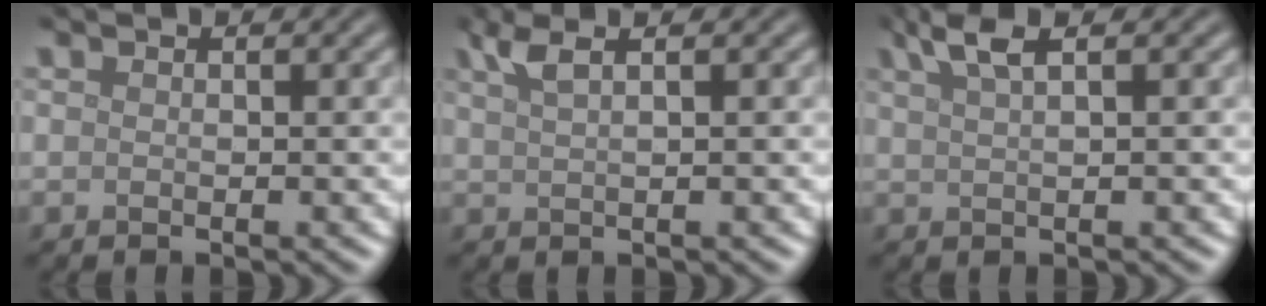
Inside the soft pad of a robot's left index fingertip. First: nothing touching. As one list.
[{"total": 2.6, "force": [1.6, 0.7, 1.9], "torque": [-0.026, 0.007, 0.026]}, {"total": 3.0, "force": [1.8, 0.8, 2.2], "torque": [-0.030, 0.010, 0.033]}]